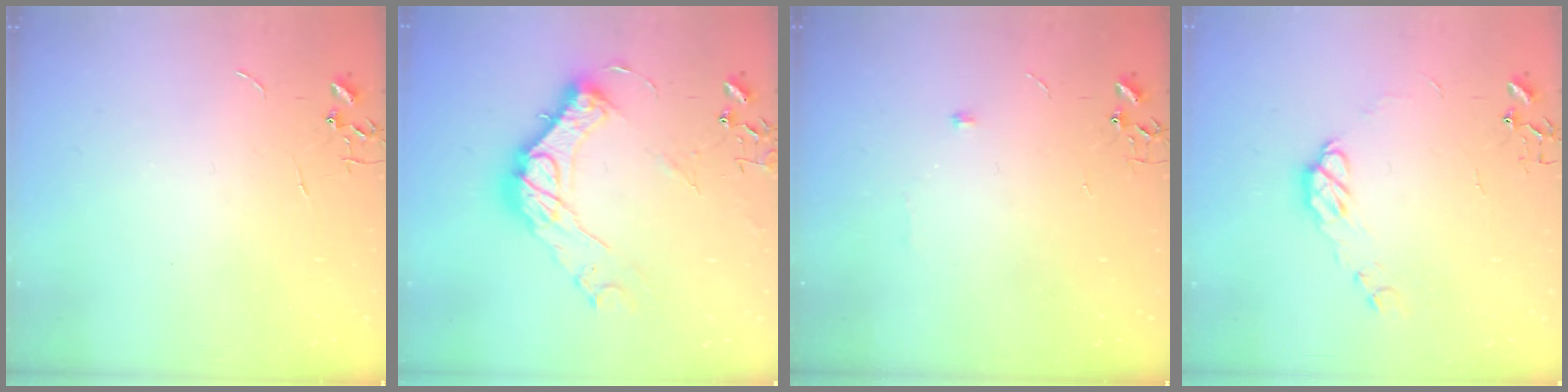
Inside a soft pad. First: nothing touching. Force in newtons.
{"total": 17.5, "press": 17.4, "slide": 1.4}
{"total": 4.7, "press": 4.6, "slide": 1.0}
{"total": 8.1, "press": 8.1, "slide": 0.2}